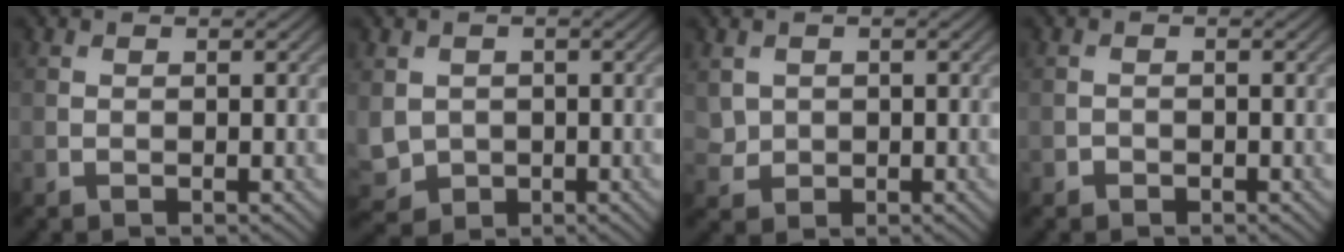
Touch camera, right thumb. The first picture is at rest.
{"total": 3.9, "force": [0.1, 3.5, 1.7], "torque": [-0.059, -0.013, 0.003]}
{"total": 2.1, "force": [0.8, 1.9, 0.7], "torque": [-0.026, -0.006, 0.018]}
{"total": 0.6, "force": [-0.4, 0.5, 0.0], "torque": [0.001, -0.001, -0.009]}